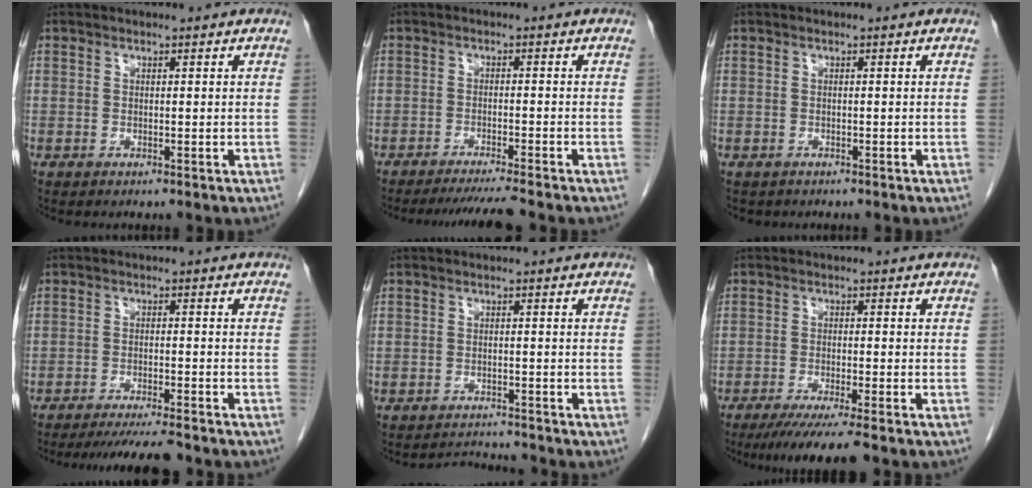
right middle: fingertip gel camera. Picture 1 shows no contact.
{"total": 6.6, "force": [-6.0, -1.1, 2.5], "torque": [-0.024, -0.017, -0.094]}
{"total": 1.3, "force": [-1.0, 0.8, 0.2], "torque": [-0.013, 0.000, -0.013]}
{"total": 8.2, "force": [-7.4, -0.1, 3.5], "torque": [-0.038, -0.019, -0.114]}
{"total": 2.5, "force": [-2.4, -0.1, -0.7], "torque": [0.013, -0.009, -0.036]}
{"total": 7.8, "force": [-6.1, -0.2, 5.0], "torque": [-0.067, -0.018, -0.095]}